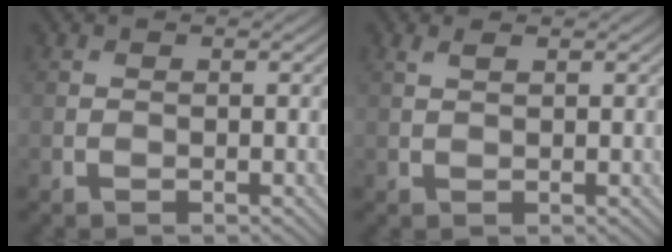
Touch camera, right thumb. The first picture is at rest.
{"total": 1.0, "force": [0.7, 0.3, 0.7], "torque": [-0.020, 0.003, 0.015]}